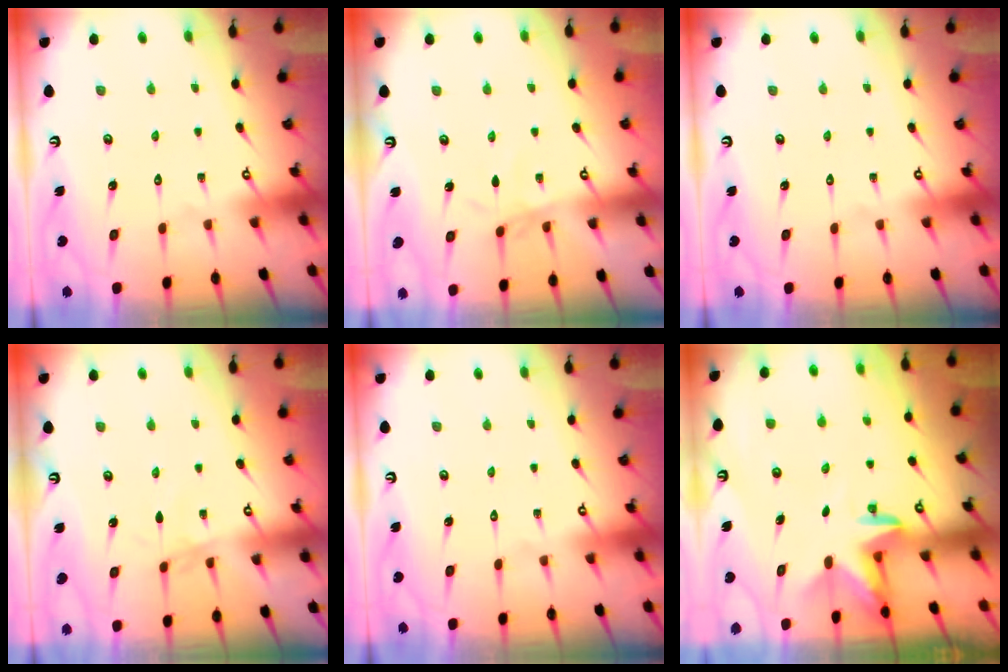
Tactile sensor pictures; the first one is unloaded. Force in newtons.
{"total": 2.2, "press": 2.2, "slide": 0.4}
{"total": 0.0}
{"total": 1.7, "press": 1.6, "slide": 0.4}
{"total": 0.0}
{"total": 3.1, "press": 3.0, "slide": 0.8}